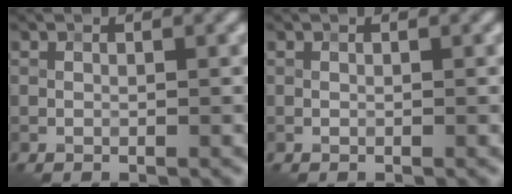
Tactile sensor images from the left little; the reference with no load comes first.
{"total": 0.0}